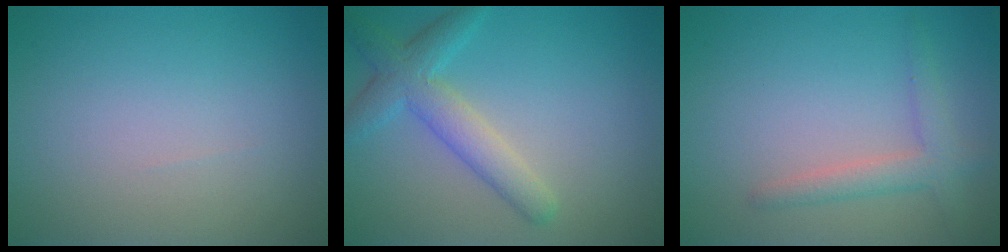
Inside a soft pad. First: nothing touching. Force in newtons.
{"total": 4.0, "press": 4.0, "slide": 0.2}
{"total": 2.5, "press": 2.5, "slide": 0.1}